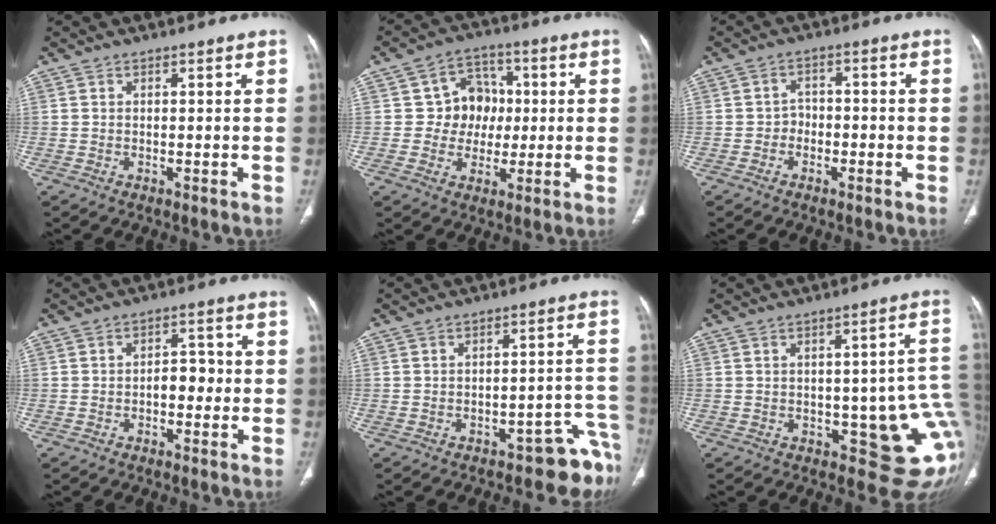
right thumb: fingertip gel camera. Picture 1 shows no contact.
{"total": 8.9, "force": [0.5, 8.0, 3.9], "torque": [-0.003, 0.014, 0.004]}
{"total": 3.0, "force": [-1.3, 2.5, 1.1], "torque": [0.002, 0.017, -0.029]}
{"total": 4.4, "force": [-0.7, 2.8, 3.3], "torque": [-0.026, 0.018, -0.016]}
{"total": 7.9, "force": [-5.9, 3.5, 3.8], "torque": [0.001, 0.081, -0.078]}
{"total": 14.5, "force": [-2.1, 5.8, 13.1], "torque": [-0.130, 0.002, -0.012]}